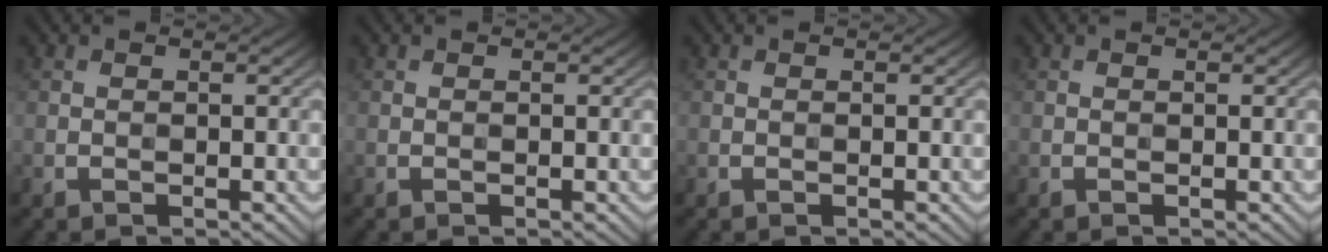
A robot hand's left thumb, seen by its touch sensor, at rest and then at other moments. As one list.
[{"total": 0.0}, {"total": 0.0}, {"total": 0.0}]